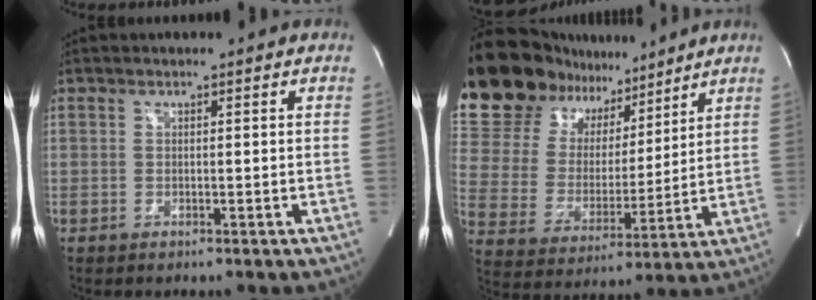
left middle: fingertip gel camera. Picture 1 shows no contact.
{"total": 19.5, "force": [16.6, 8.3, 5.9], "torque": [-0.116, 0.030, 0.291]}